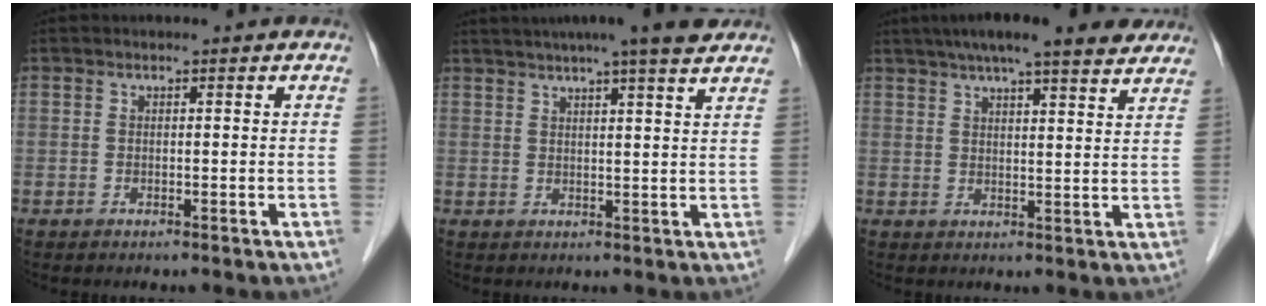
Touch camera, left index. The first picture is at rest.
{"total": 12.2, "force": [10.1, 0.1, 6.8], "torque": [-0.108, 0.019, 0.124]}
{"total": 15.1, "force": [11.7, 2.2, 9.2], "torque": [-0.146, 0.044, 0.155]}